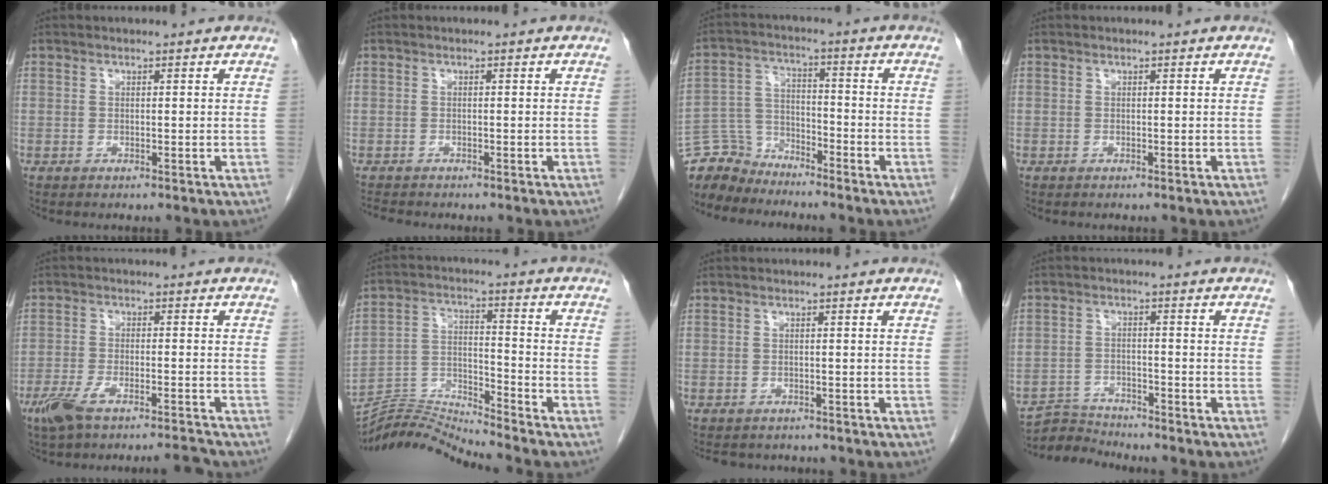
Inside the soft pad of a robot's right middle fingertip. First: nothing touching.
{"total": 2.3, "force": [-2.1, 0.6, 0.8], "torque": [-0.016, -0.006, -0.030]}
{"total": 7.7, "force": [-7.3, 2.3, -0.3], "torque": [-0.002, 0.010, -0.144]}
{"total": 0.0}
{"total": 7.0, "force": [-5.9, 0.5, 3.8], "torque": [-0.072, -0.006, -0.104]}
{"total": 10.4, "force": [-10.1, -2.5, -0.2], "torque": [0.001, 0.033, -0.188]}
{"total": 4.0, "force": [-3.7, 1.7, 0.4], "torque": [-0.003, 0.002, -0.046]}
{"total": 4.7, "force": [-4.6, 0.0, -0.9], "torque": [0.013, -0.006, -0.083]}